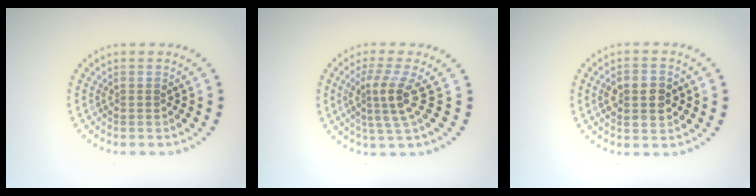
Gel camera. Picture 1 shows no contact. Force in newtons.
{"total": 3.3, "press": 2.4, "slide": 2.3}
{"total": 3.8, "press": 3.8, "slide": 0.3}